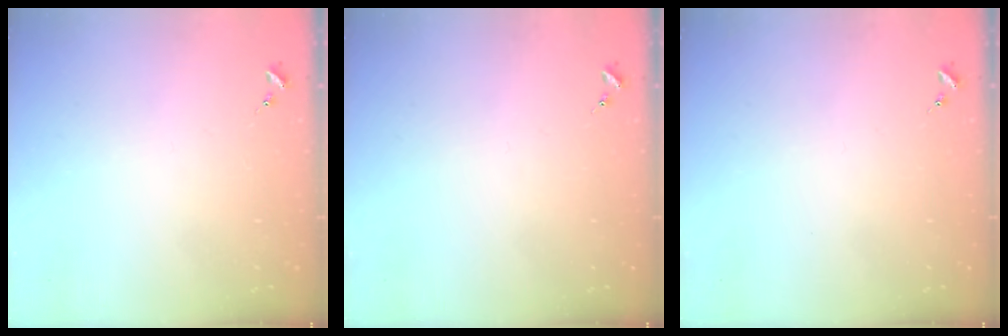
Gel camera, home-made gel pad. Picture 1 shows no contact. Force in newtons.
{"total": 0.0}
{"total": 0.0}